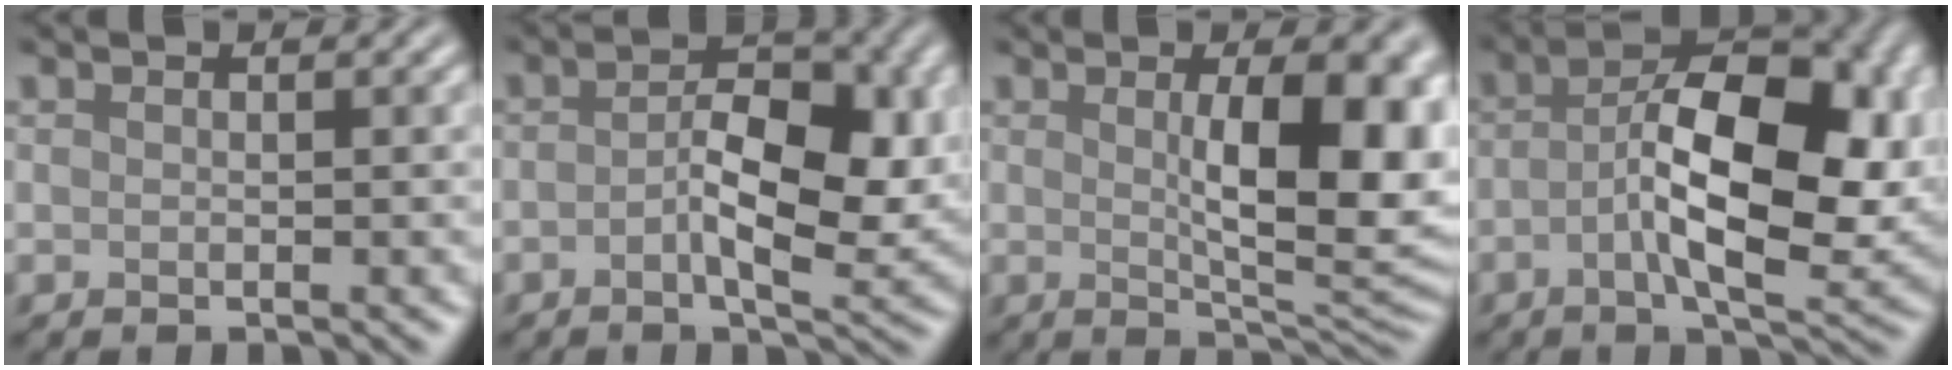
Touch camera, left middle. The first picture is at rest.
{"total": 6.7, "force": [-0.5, 3.0, 6.0], "torque": [-0.088, -0.004, -0.012]}
{"total": 9.5, "force": [1.2, 2.9, 8.9], "torque": [-0.121, -0.006, 0.026]}
{"total": 12.3, "force": [-0.6, 5.3, 11.1], "torque": [-0.167, 0.006, -0.015]}